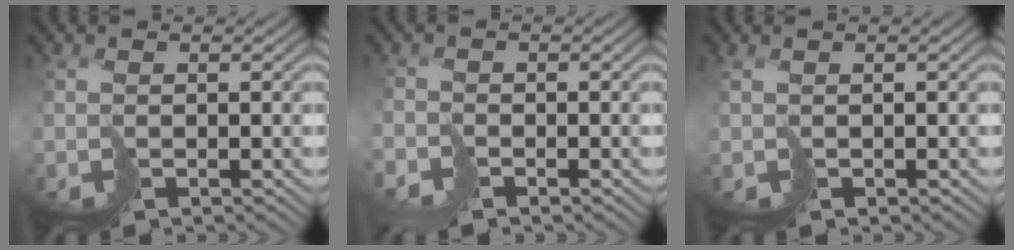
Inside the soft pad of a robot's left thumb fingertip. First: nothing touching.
{"total": 2.2, "force": [-2.0, 0.2, -0.9], "torque": [0.037, -0.001, -0.045]}
{"total": 0.6, "force": [0.1, 0.3, 0.5], "torque": [-0.016, -0.003, 0.003]}